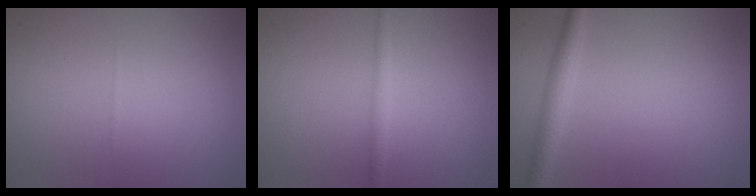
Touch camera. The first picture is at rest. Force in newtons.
{"total": 1.3, "press": 1.3, "slide": 0.1}
{"total": 2.3, "press": 2.2, "slide": 0.1}